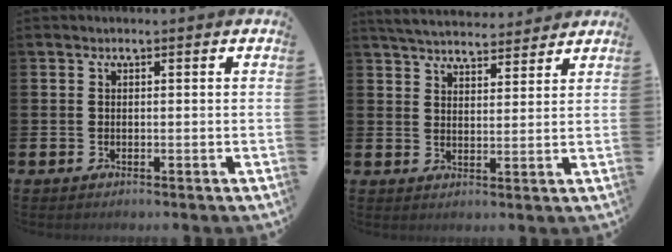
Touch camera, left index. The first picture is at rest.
{"total": 4.3, "force": [4.2, 1.0, 0.6], "torque": [-0.022, -0.017, 0.077]}